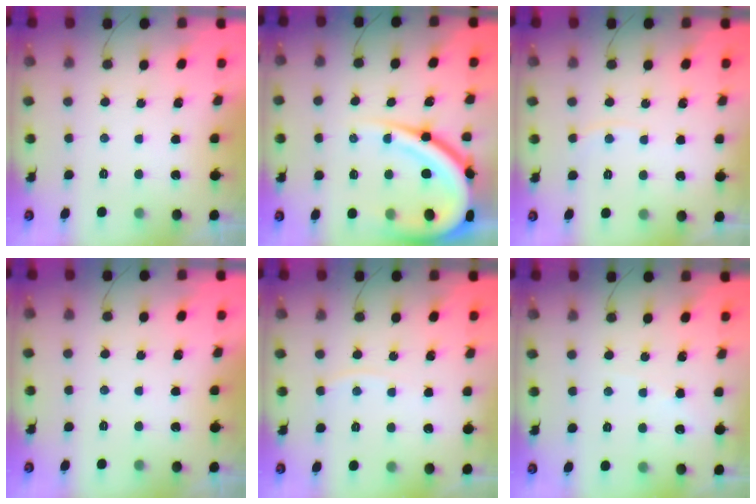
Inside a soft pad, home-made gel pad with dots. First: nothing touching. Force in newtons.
{"total": 19.0, "press": 19.0, "slide": 1.5}
{"total": 3.7, "press": 3.7, "slide": 0.5}
{"total": 0.0}
{"total": 3.7, "press": 3.7, "slide": 0.5}
{"total": 2.7, "press": 2.6, "slide": 0.4}